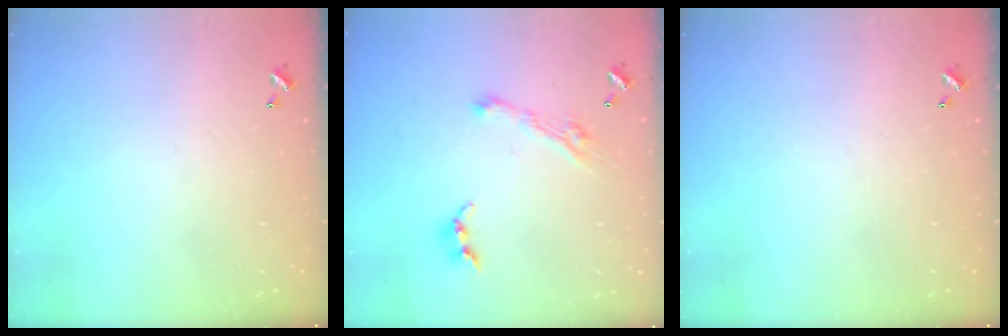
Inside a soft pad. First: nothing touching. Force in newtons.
{"total": 5.0, "press": 5.0, "slide": 0.8}
{"total": 0.0}